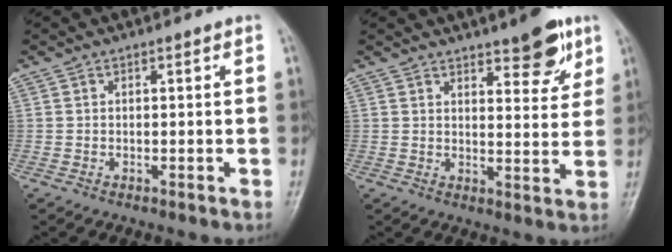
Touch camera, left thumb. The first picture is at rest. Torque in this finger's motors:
{"motor_torque": [-0.04, 0.27, 0.31, -0.11, 0.07]}